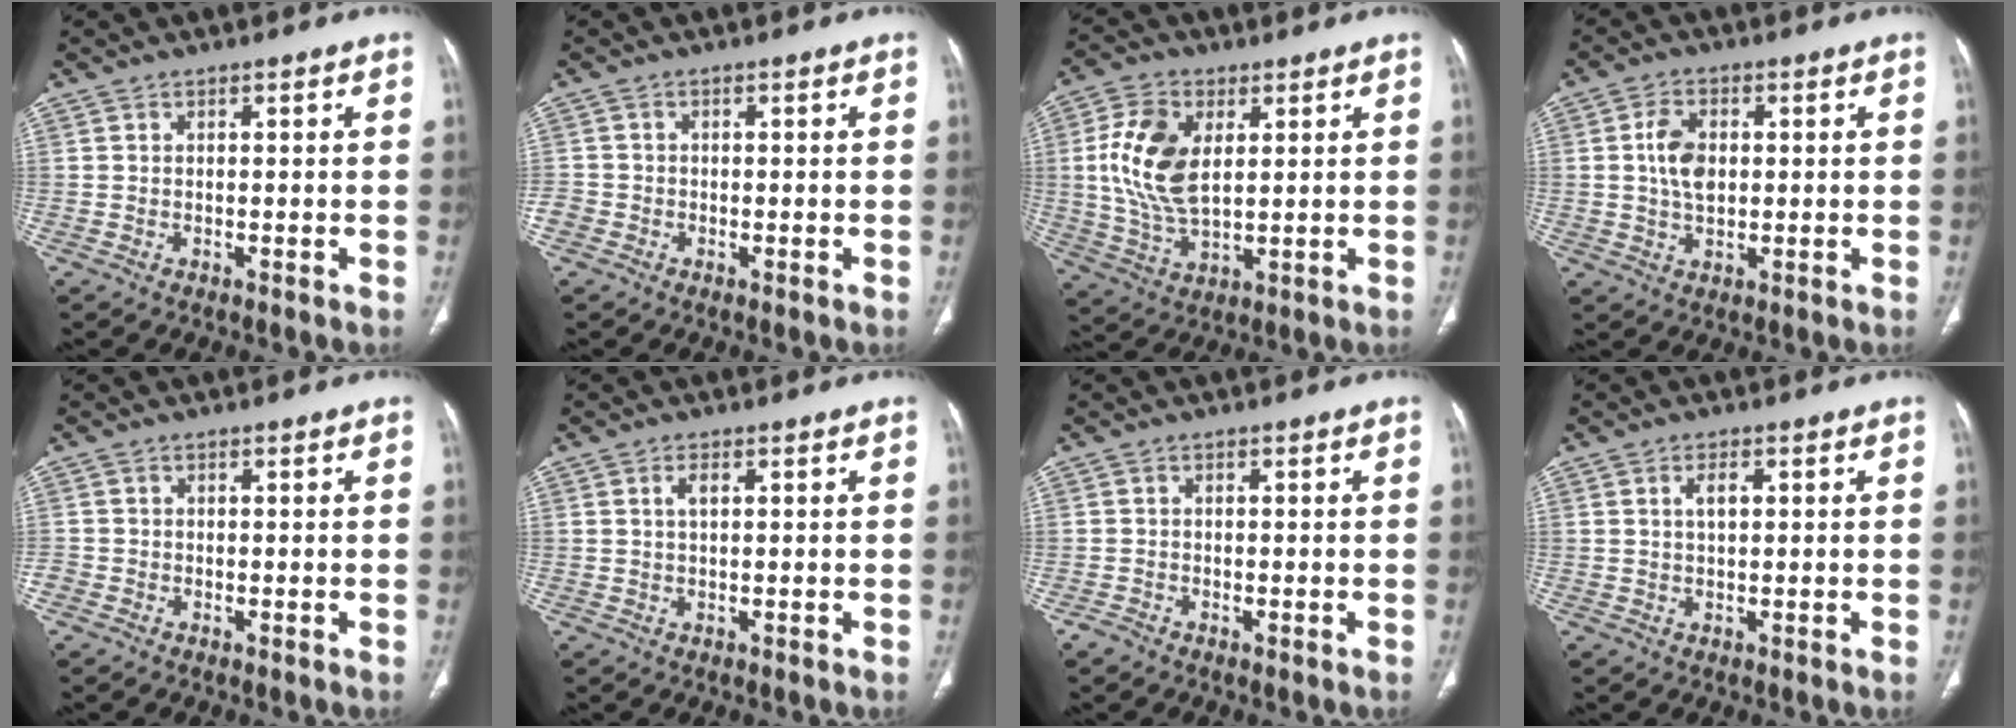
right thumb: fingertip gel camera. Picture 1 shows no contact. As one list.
[{"total": 2.9, "force": [-1.2, 2.4, 1.1], "torque": [-0.024, 0.009, -0.026]}, {"total": 13.2, "force": [2.7, 7.6, 10.5], "torque": [-0.208, -0.008, 0.056]}, {"total": 6.5, "force": [0.7, 4.1, 5.0], "torque": [-0.088, 0.000, 0.013]}, {"total": 2.4, "force": [-1.2, 1.8, 1.0], "torque": [-0.020, 0.004, -0.028]}, {"total": 2.0, "force": [0.6, 0.9, 1.7], "torque": [-0.036, 0.005, 0.014]}, {"total": 1.4, "force": [-1.0, 0.8, 0.6], "torque": [-0.010, 0.001, -0.020]}, {"total": 2.7, "force": [0.7, 1.3, 2.3], "torque": [-0.043, 0.003, 0.014]}]